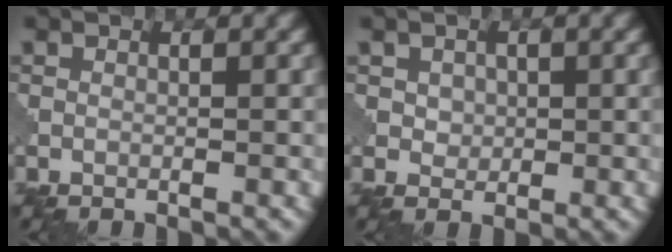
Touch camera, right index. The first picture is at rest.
{"total": 1.9, "force": [0.6, 1.6, 0.8], "torque": [-0.021, 0.000, 0.018]}